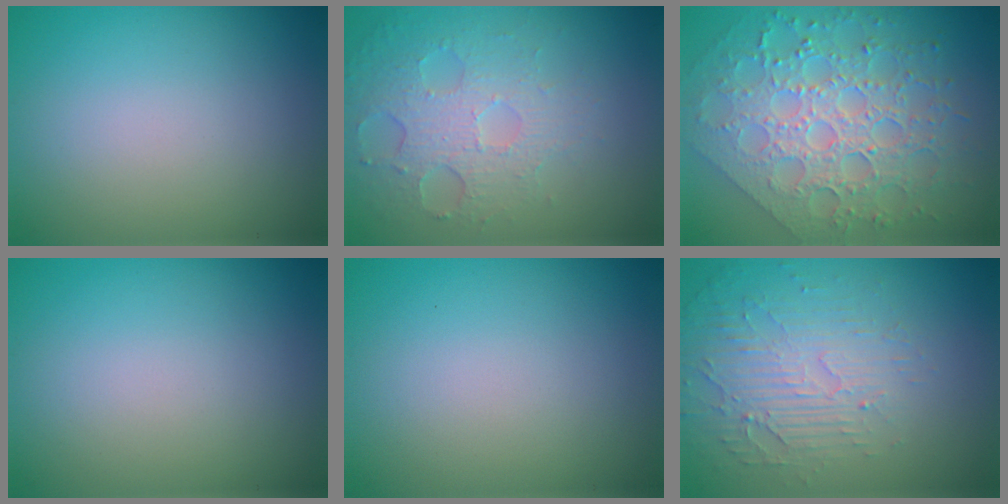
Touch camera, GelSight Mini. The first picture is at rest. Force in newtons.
{"total": 5.1, "press": 3.5, "slide": 3.7}
{"total": 8.4, "press": 6.1, "slide": 5.8}
{"total": 0.0}
{"total": 0.0}
{"total": 4.7, "press": 3.2, "slide": 3.5}